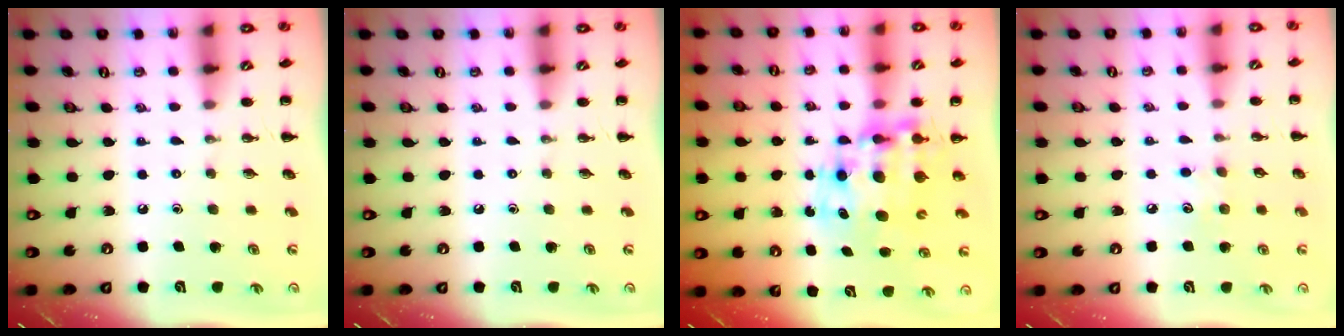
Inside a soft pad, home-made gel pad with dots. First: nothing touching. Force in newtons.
{"total": 0.0}
{"total": 10.3, "press": 10.0, "slide": 2.8}
{"total": 5.8, "press": 5.6, "slide": 1.4}